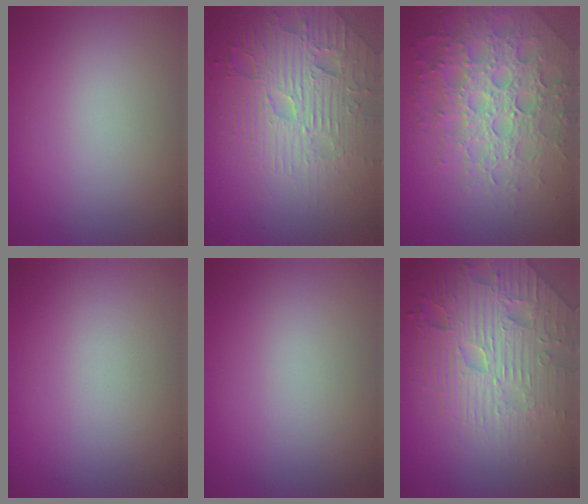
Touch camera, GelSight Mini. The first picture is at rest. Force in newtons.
{"total": 6.9, "press": 5.3, "slide": 4.4}
{"total": 6.9, "press": 6.7, "slide": 1.6}
{"total": 0.0}
{"total": 0.0}
{"total": 7.4, "press": 6.0, "slide": 4.4}